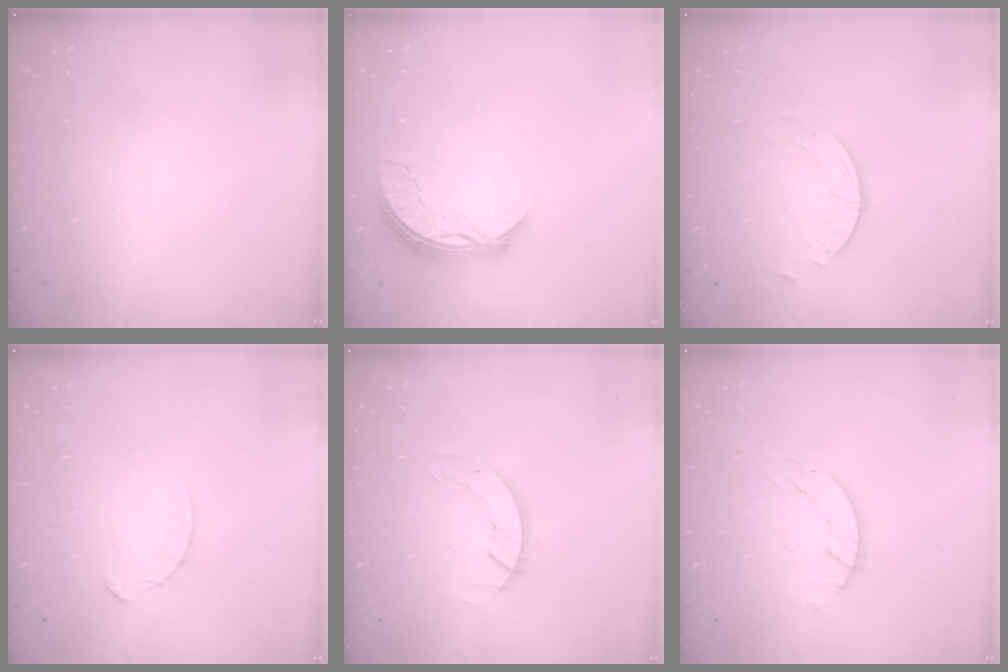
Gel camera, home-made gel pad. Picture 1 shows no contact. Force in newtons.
{"total": 7.2, "press": 7.2, "slide": 0.5}
{"total": 2.5, "press": 2.5, "slide": 0.3}
{"total": 3.1, "press": 3.1, "slide": 0.3}
{"total": 4.5, "press": 4.5, "slide": 0.4}
{"total": 1.5, "press": 1.4, "slide": 0.3}